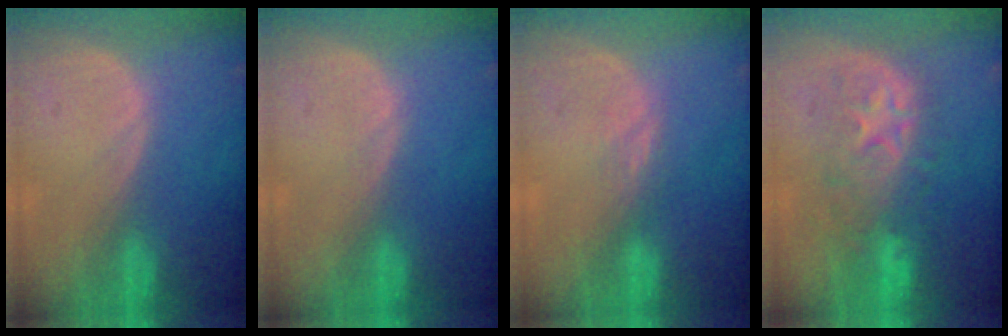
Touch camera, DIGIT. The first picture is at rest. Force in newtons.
{"total": 0.0}
{"total": 1.4, "press": 1.4, "slide": 0.3}
{"total": 8.7, "press": 8.6, "slide": 1.7}